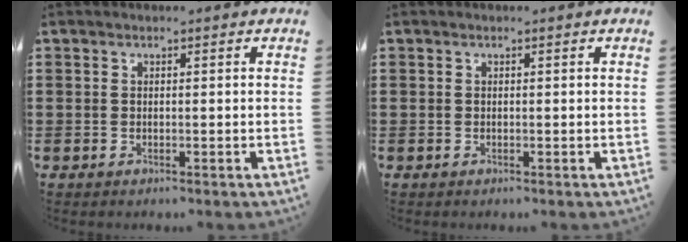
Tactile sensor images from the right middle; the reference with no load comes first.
{"total": 0.0}